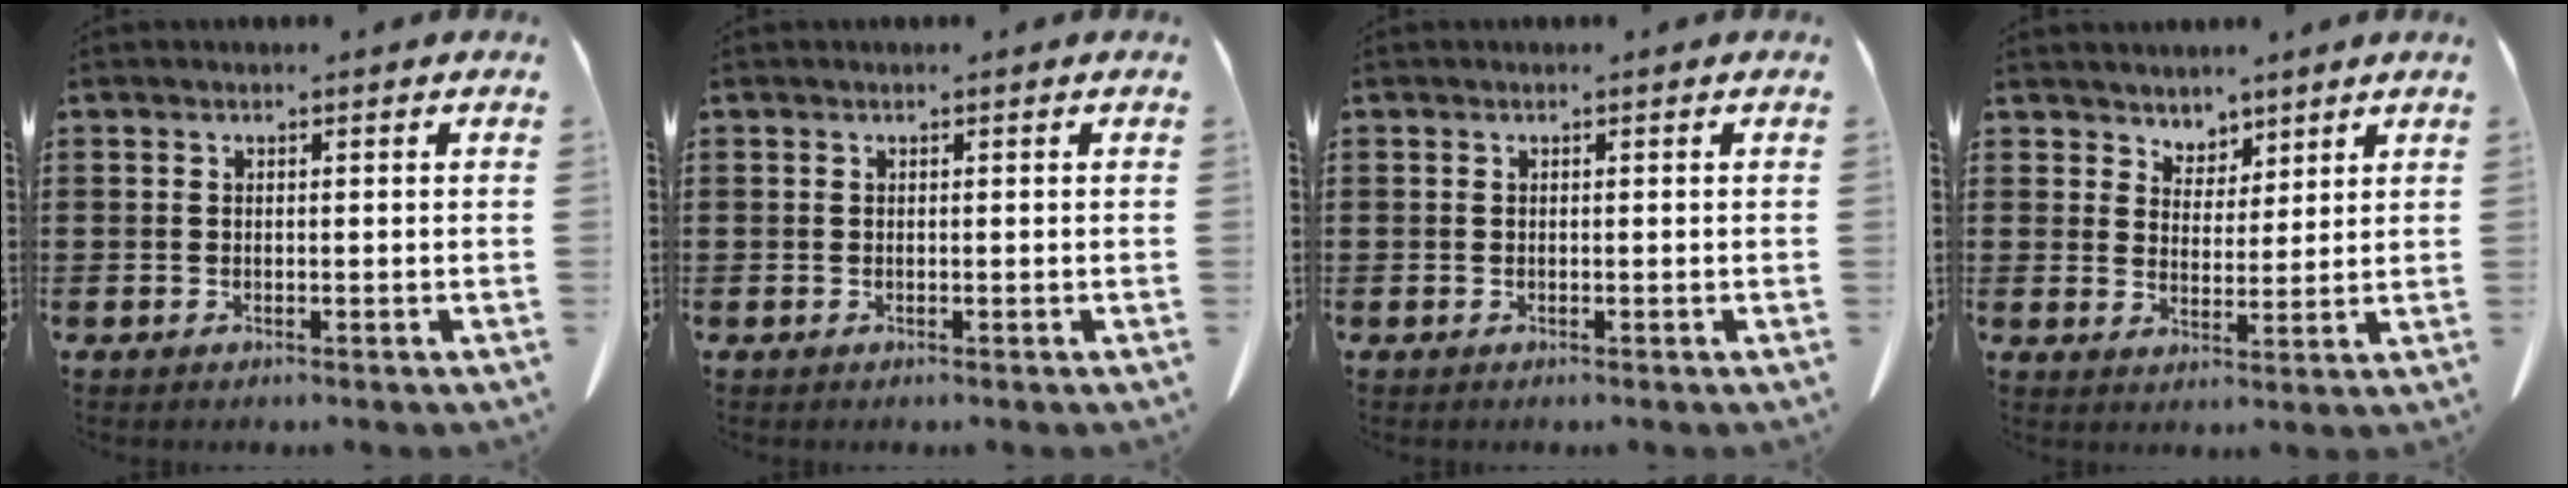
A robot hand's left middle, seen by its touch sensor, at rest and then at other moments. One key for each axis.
{"total": 0.0}
{"total": 0.0}
{"total": 4.0, "fx": 3.5, "fy": 2.0, "fz": -0.4, "tx": -0.009, "ty": -0.006, "tz": 0.065}